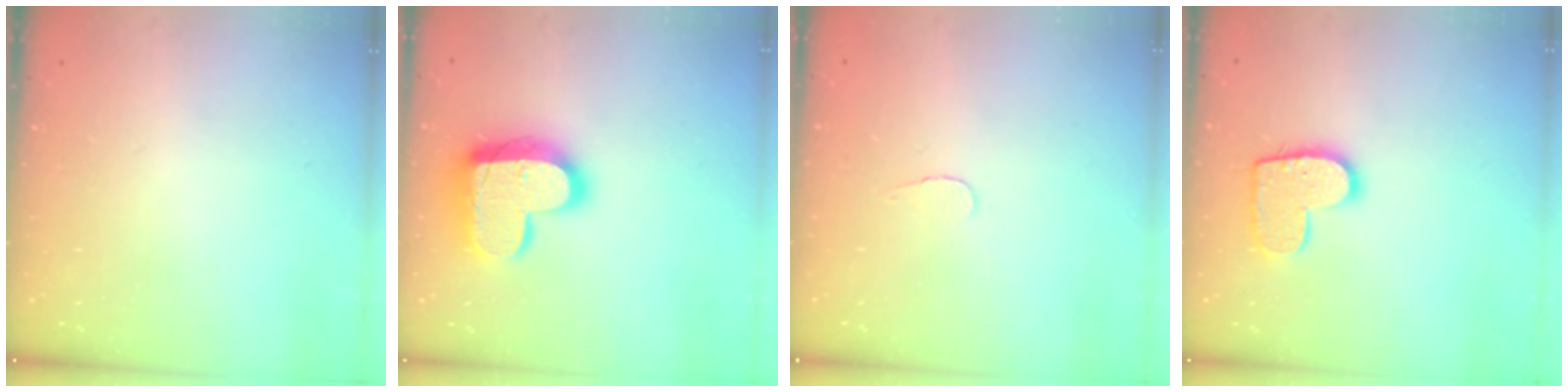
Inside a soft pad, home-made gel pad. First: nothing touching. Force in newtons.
{"total": 17.7, "press": 17.7, "slide": 1.2}
{"total": 2.8, "press": 2.8, "slide": 0.3}
{"total": 11.2, "press": 11.2, "slide": 0.7}